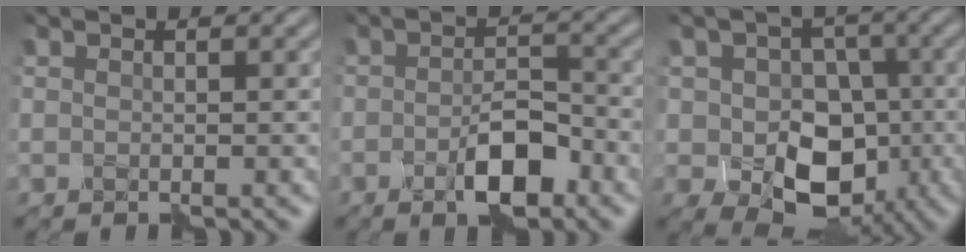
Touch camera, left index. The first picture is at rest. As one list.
[{"total": 4.1, "force": [-2.3, 1.7, 3.0], "torque": [-0.048, 0.001, -0.043]}, {"total": 7.3, "force": [-2.2, 5.4, 4.3], "torque": [-0.059, -0.005, -0.044]}]